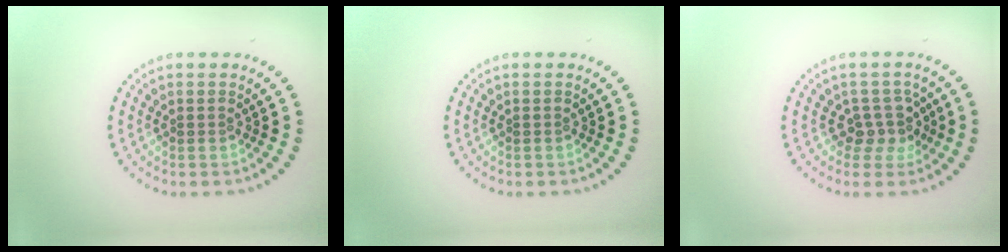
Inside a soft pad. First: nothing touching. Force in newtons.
{"total": 0.0}
{"total": 2.5, "press": 2.0, "slide": 1.6}